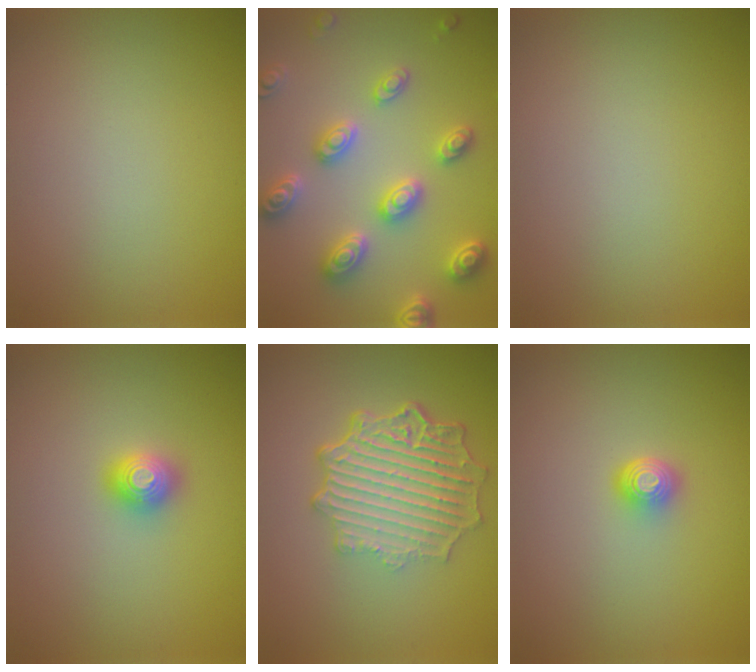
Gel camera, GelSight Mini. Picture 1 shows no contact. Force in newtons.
{"total": 5.3, "press": 5.1, "slide": 1.2}
{"total": 0.0}
{"total": 2.0, "press": 2.0, "slide": 0.2}
{"total": 7.3, "press": 5.2, "slide": 5.1}
{"total": 1.6, "press": 1.2, "slide": 1.1}